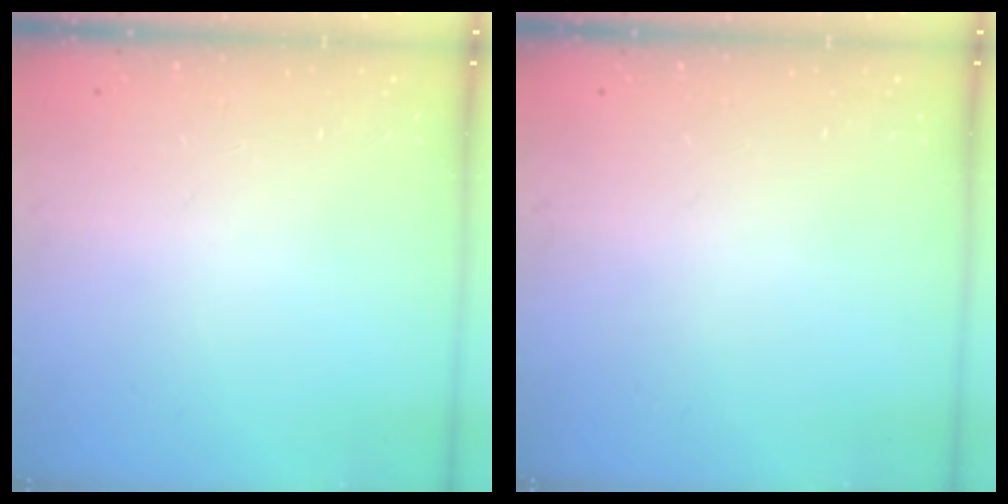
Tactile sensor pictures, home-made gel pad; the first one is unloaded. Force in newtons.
{"total": 0.0}